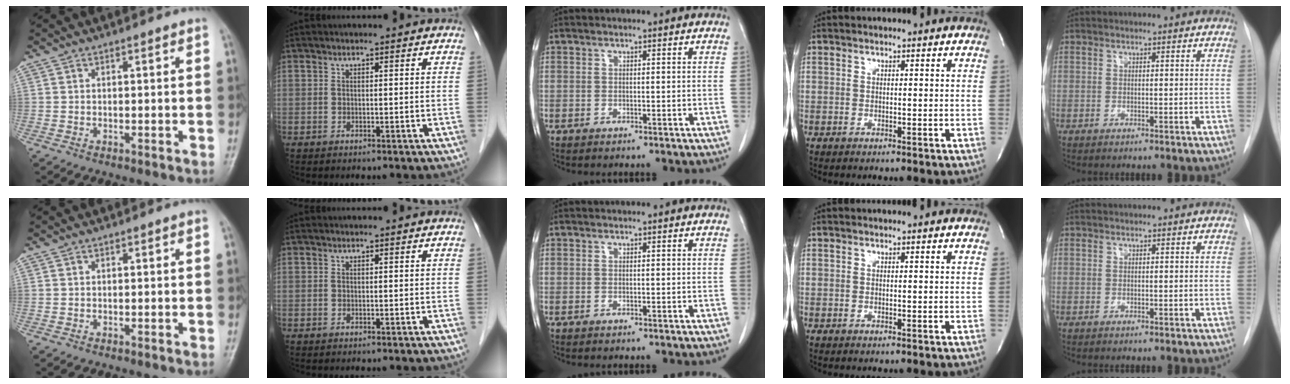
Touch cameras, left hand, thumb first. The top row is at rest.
{}